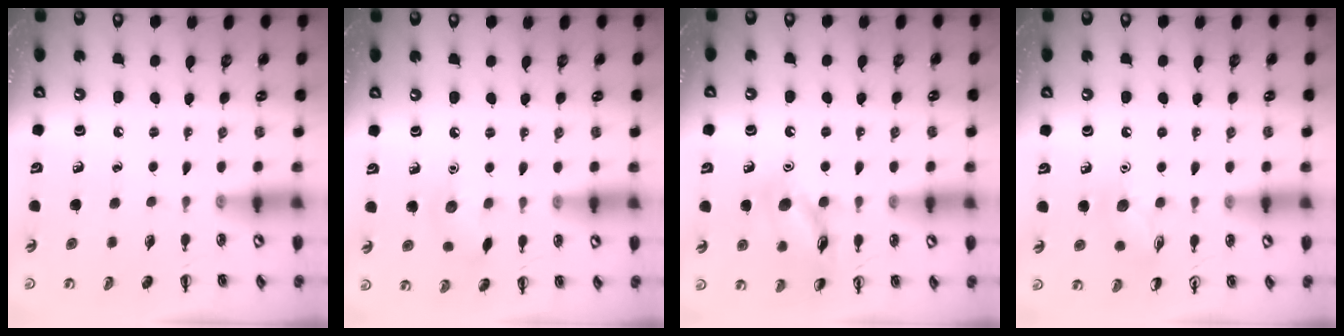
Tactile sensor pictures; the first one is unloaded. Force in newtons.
{"total": 7.0, "press": 6.9, "slide": 1.3}
{"total": 11.9, "press": 11.9, "slide": 0.6}
{"total": 7.2, "press": 7.2, "slide": 1.0}